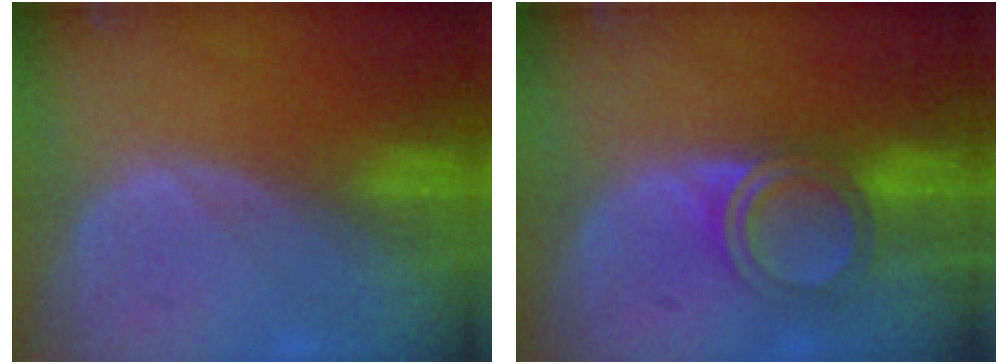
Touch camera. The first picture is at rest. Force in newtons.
{"total": 5.1, "press": 5.0, "slide": 0.7}